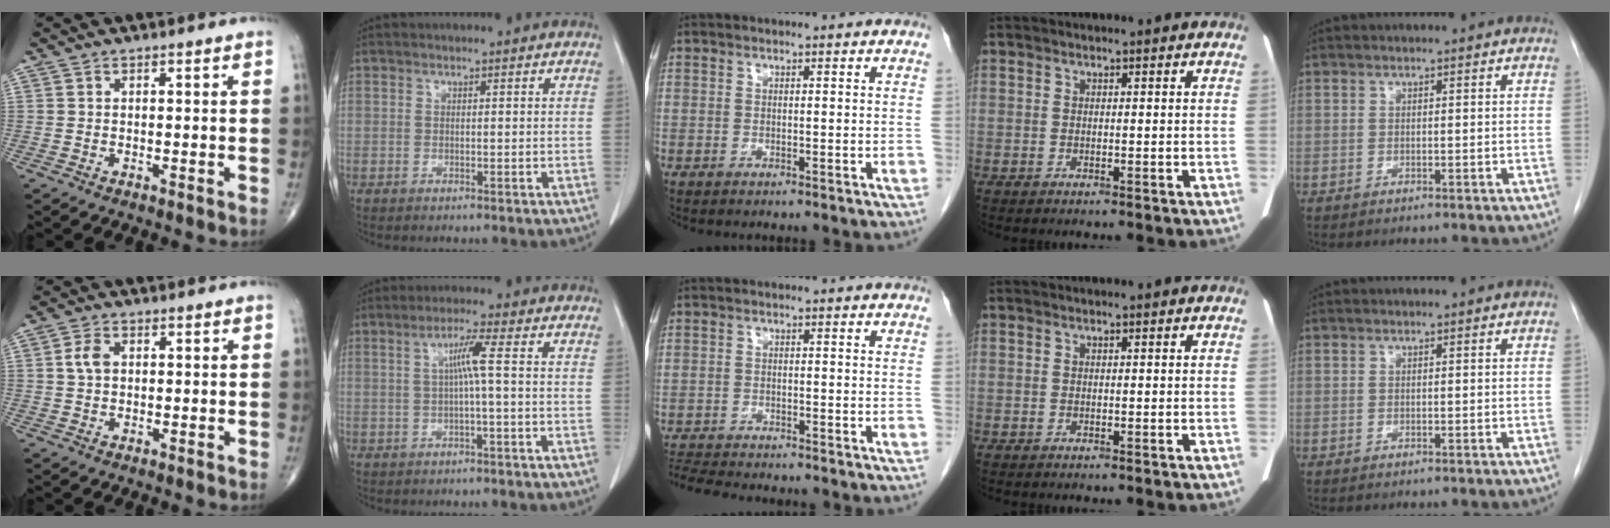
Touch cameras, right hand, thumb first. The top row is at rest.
{"thumb": {"total": 3.2, "force": [0.5, 2.2, 2.3], "torque": [-0.047, 0.004, 0.007]}, "index": {"total": 3.8, "force": [0.2, -0.8, 3.7], "torque": [-0.070, 0.008, 0.005]}, "middle": {"total": 7.5, "force": [-7.0, 0.9, 2.6], "torque": [-0.046, -0.011, -0.112]}}